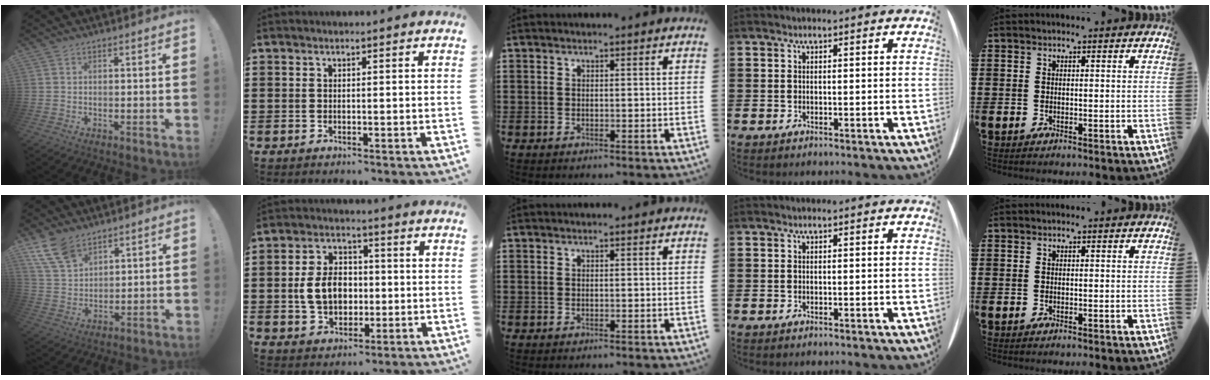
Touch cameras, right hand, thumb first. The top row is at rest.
{"thumb": {"total": 10.7, "force": [7.6, 5.7, 4.9], "torque": [-0.101, -0.032, 0.151]}, "index": {"total": 7.5, "force": [-0.5, 5.5, 5.1], "torque": [-0.116, 0.005, -0.015]}}